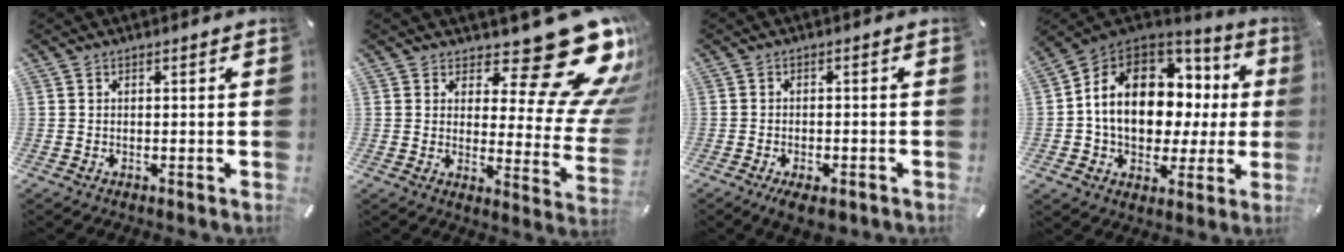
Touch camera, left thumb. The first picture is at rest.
{"total": 21.2, "force": [13.2, 7.2, 14.9], "torque": [-0.175, -0.108, 0.211]}
{"total": 3.6, "force": [-2.5, 1.4, 2.2], "torque": [-0.040, 0.010, -0.044]}
{"total": 15.4, "force": [1.9, 11.8, 9.8], "torque": [-0.176, -0.010, 0.036]}